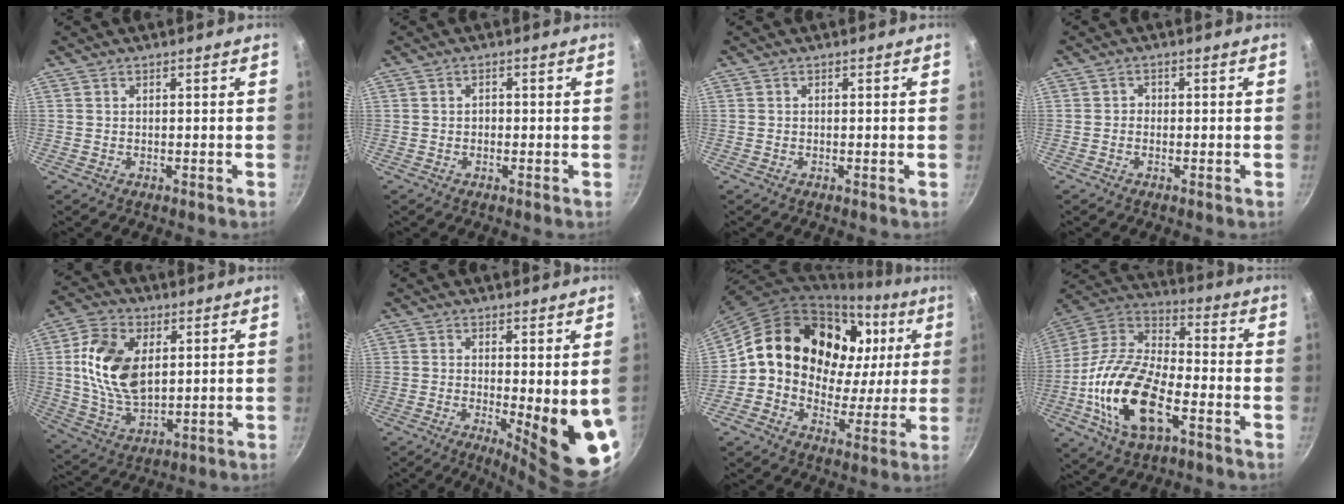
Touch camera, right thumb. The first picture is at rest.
{"total": 1.1, "force": [-0.2, 0.8, 0.6], "torque": [-0.009, 0.004, -0.004]}
{"total": 0.0}
{"total": 1.1, "force": [-0.4, 1.0, 0.3], "torque": [-0.002, 0.003, -0.011]}
{"total": 14.8, "force": [2.9, 9.0, 11.3], "torque": [-0.197, -0.009, 0.059]}
{"total": 11.7, "force": [-1.2, 3.1, 11.3], "torque": [-0.130, -0.025, -0.007]}
{"total": 22.5, "force": [5.7, 17.3, 13.2], "torque": [-0.192, 0.018, 0.086]}
{"total": 20.8, "force": [-7.0, 10.2, 16.6], "torque": [-0.307, 0.033, -0.149]}